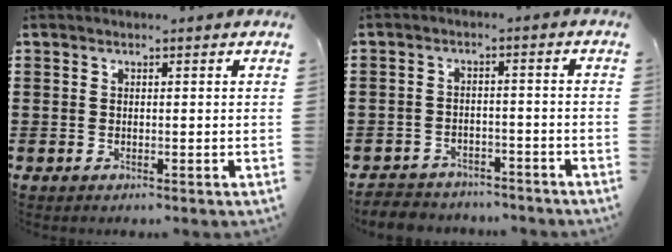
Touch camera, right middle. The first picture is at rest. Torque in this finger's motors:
{"motor_torque": [0.02, -0.01, 0.04, 0.02]}